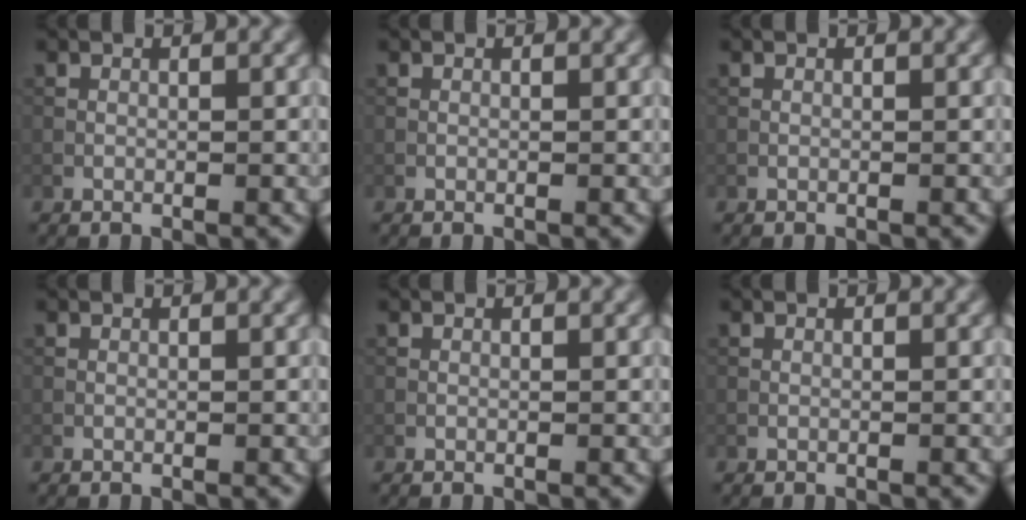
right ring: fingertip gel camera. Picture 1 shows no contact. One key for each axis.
{"total": 0.0}
{"total": 0.0}
{"total": 0.0}
{"total": 0.0}
{"total": 0.0}